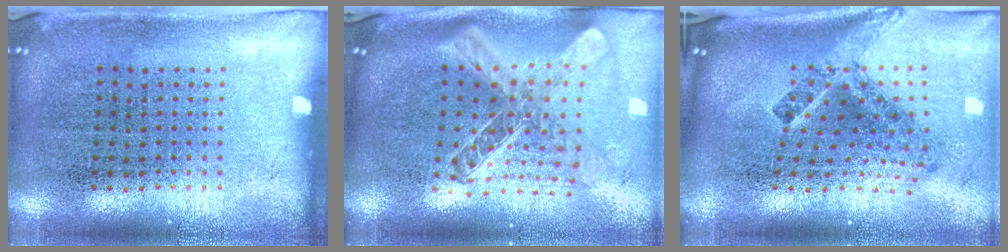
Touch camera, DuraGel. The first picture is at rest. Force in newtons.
{"total": 2.7, "press": 2.0, "slide": 1.8}
{"total": 2.9, "press": 1.7, "slide": 2.3}